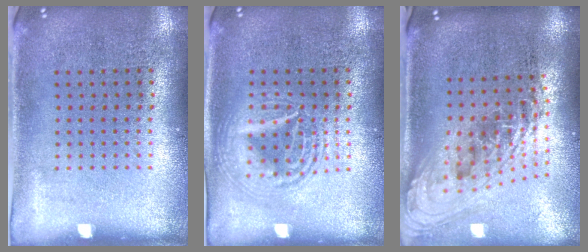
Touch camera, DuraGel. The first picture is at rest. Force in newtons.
{"total": 1.8, "press": 1.8, "slide": 0.2}
{"total": 2.3, "press": 1.7, "slide": 1.6}